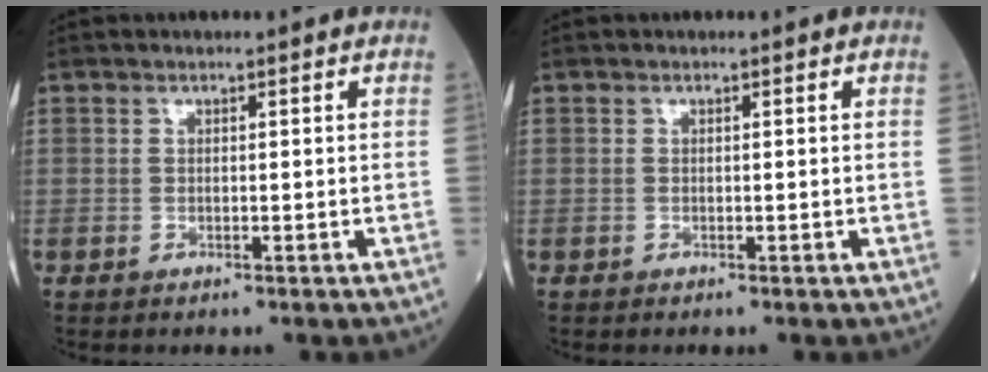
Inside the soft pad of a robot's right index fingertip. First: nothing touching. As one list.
[{"total": 0.0}]